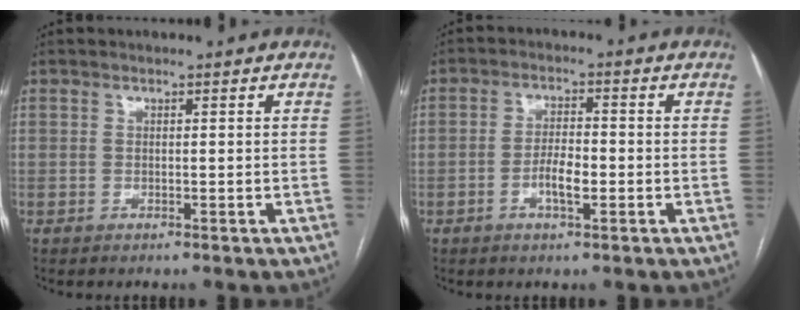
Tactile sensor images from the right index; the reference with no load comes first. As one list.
[{"total": 4.4, "force": [-1.6, 1.3, 3.9], "torque": [-0.075, 0.004, -0.029]}]